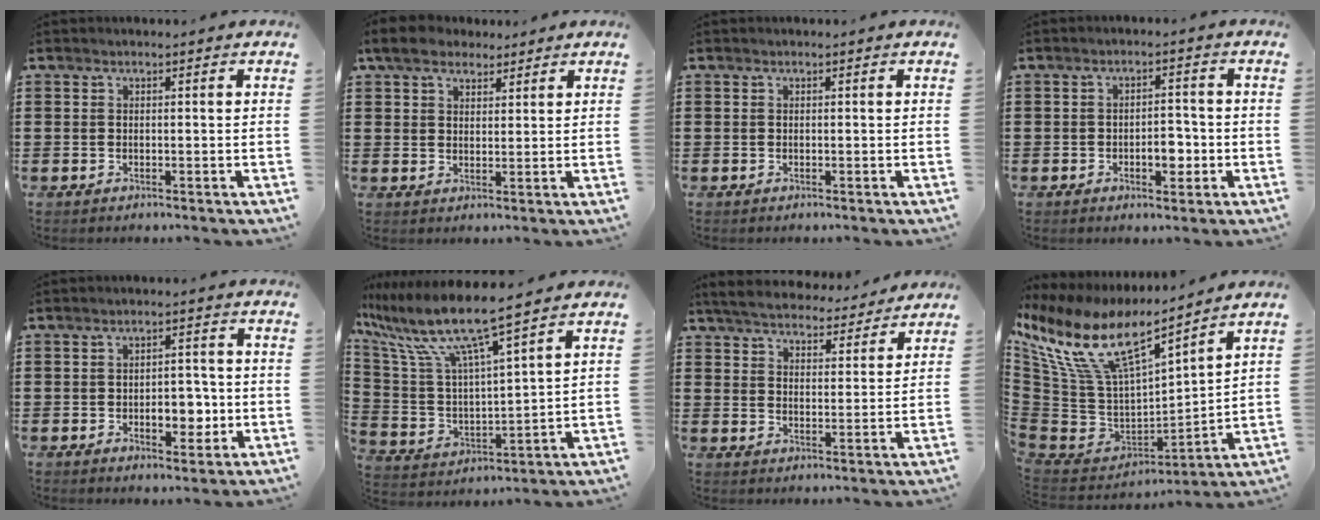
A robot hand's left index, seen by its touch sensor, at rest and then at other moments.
{"total": 5.1, "force": [3.9, 2.6, 2.2], "torque": [-0.050, 0.001, 0.070]}
{"total": 0.0}
{"total": 4.2, "force": [-1.3, 2.2, 3.4], "torque": [-0.053, 0.002, -0.026]}
{"total": 5.9, "force": [-1.4, 3.2, 4.7], "torque": [-0.069, 0.002, -0.029]}
{"total": 10.1, "force": [8.0, 0.4, 6.1], "torque": [-0.160, -0.059, 0.130]}
{"total": 5.5, "force": [5.3, 0.5, 1.1], "torque": [-0.046, -0.029, 0.094]}
{"total": 13.0, "force": [7.6, 5.1, 9.3], "torque": [-0.221, -0.050, 0.131]}